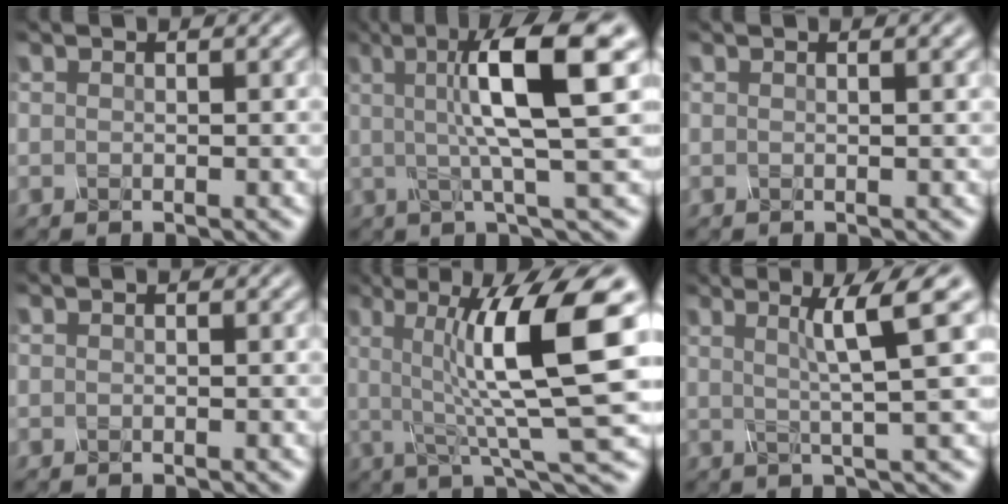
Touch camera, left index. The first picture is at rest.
{"total": 9.6, "force": [2.1, 1.8, 9.2], "torque": [-0.122, 0.009, 0.031]}
{"total": 1.3, "force": [0.6, 0.4, 1.1], "torque": [-0.011, 0.005, 0.003]}
{"total": 0.0}
{"total": 11.6, "force": [1.8, 2.3, 11.2], "torque": [-0.168, 0.006, 0.033]}
{"total": 5.8, "force": [1.9, 0.5, 5.5], "torque": [-0.087, 0.014, 0.032]}